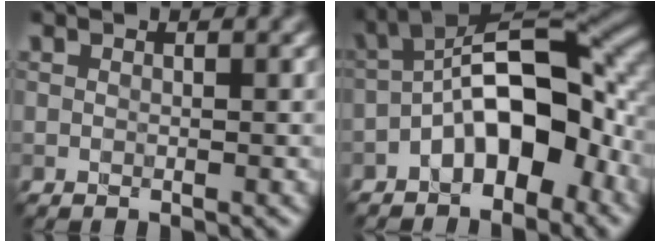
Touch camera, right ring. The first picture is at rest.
{"total": 10.3, "force": [-3.0, 4.9, 8.6], "torque": [-0.128, 0.023, -0.063]}